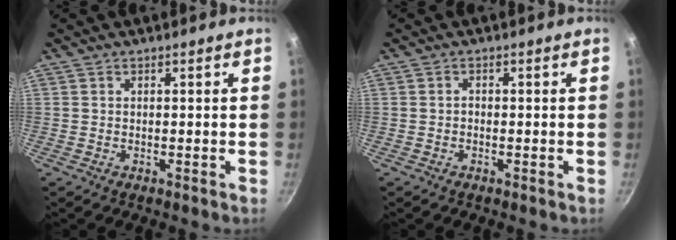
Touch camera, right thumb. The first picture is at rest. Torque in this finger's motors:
{"motor_torque": [-0.09, -0.14, 0.19, -0.19, -0.02]}